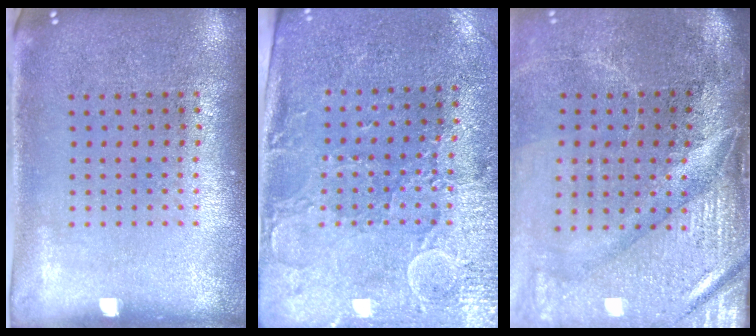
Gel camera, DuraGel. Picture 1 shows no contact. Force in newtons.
{"total": 2.9, "press": 2.6, "slide": 1.3}
{"total": 4.6, "press": 3.9, "slide": 2.5}